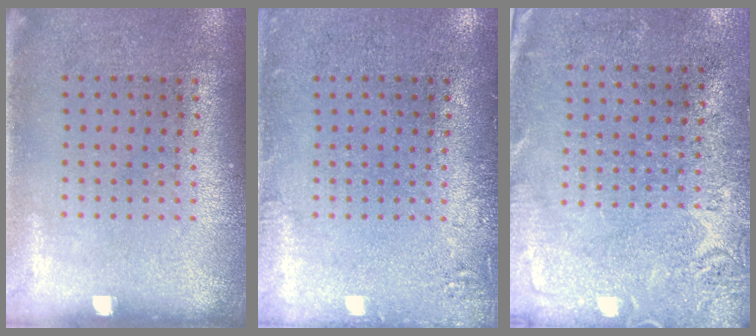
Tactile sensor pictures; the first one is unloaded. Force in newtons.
{"total": 1.5, "press": 1.4, "slide": 0.3}
{"total": 2.8, "press": 2.3, "slide": 1.5}